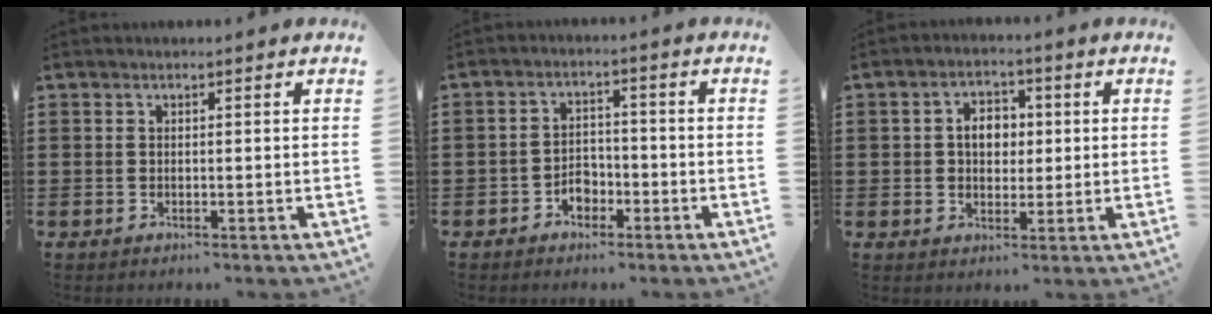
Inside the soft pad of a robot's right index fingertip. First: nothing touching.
{"total": 3.3, "force": [-2.1, 2.3, 1.1], "torque": [-0.024, 0.008, -0.043]}
{"total": 4.6, "force": [0.3, 3.4, 3.1], "torque": [-0.062, 0.012, -0.002]}